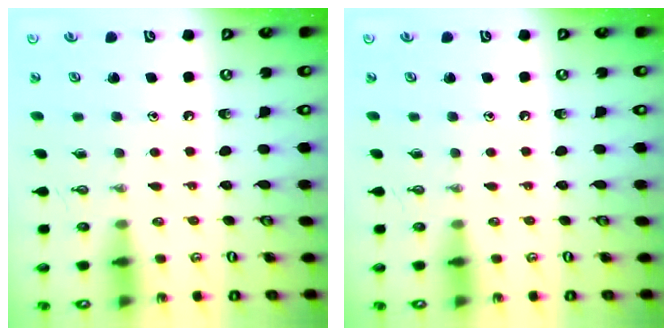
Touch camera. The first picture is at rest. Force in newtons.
{"total": 0.0}